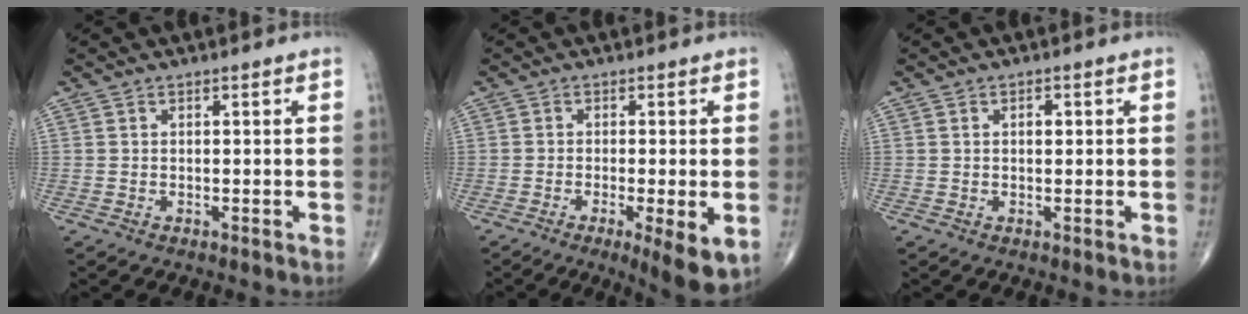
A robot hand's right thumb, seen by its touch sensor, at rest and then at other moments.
{"total": 8.1, "force": [-2.5, 1.7, 7.5], "torque": [-0.111, -0.020, -0.040]}
{"total": 1.5, "force": [0.4, 0.9, 1.2], "torque": [-0.015, 0.001, 0.005]}